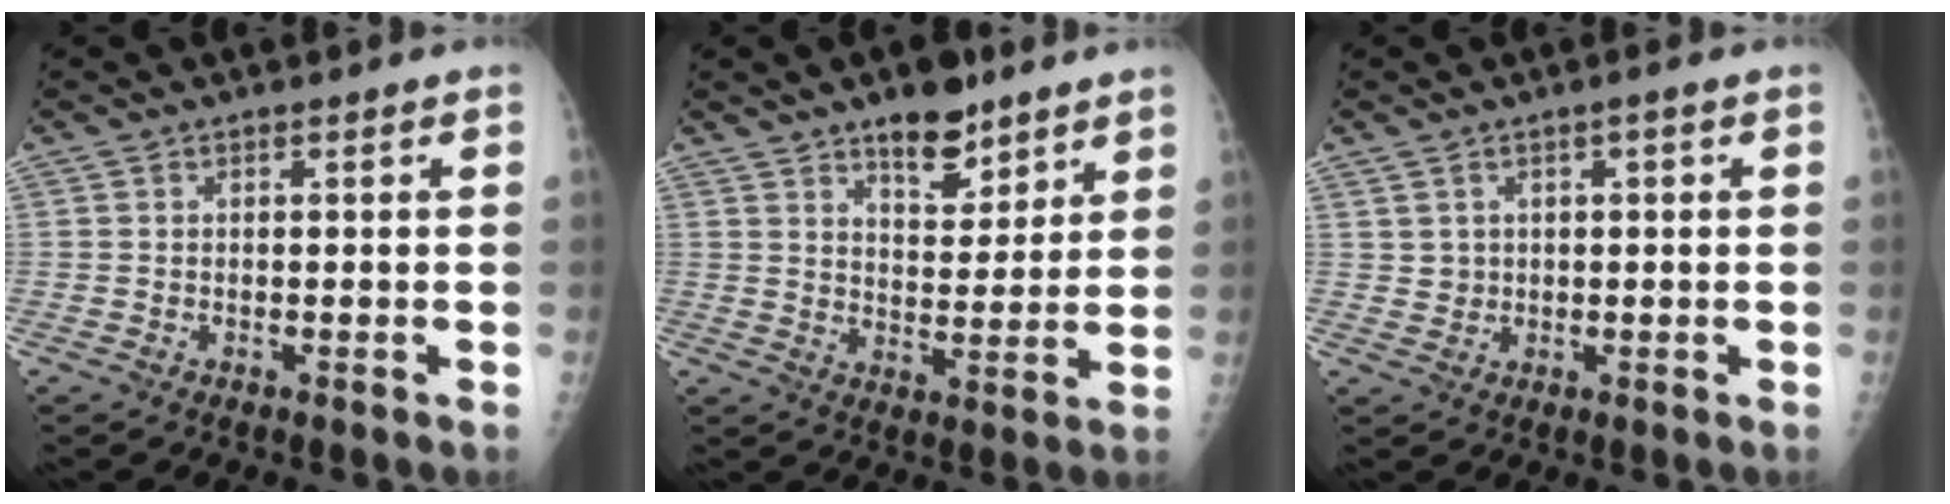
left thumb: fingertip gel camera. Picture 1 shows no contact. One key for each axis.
{"total": 9.5, "fx": 6.6, "fy": 4.5, "fz": 5.1, "tx": -0.047, "ty": -0.041, "tz": 0.105}
{"total": 2.2, "fx": 0.8, "fy": 2.0, "fz": 0.4, "tx": 0.009, "ty": -0.004, "tz": 0.014}